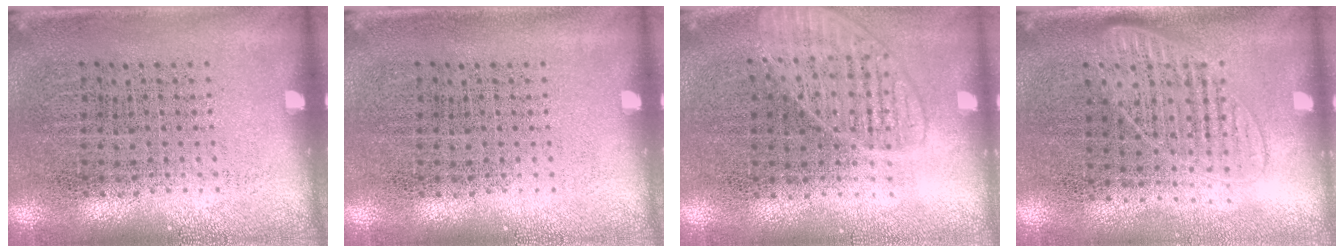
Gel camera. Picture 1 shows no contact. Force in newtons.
{"total": 0.0}
{"total": 1.5, "press": 1.4, "slide": 0.5}
{"total": 1.3, "press": 1.2, "slide": 0.6}